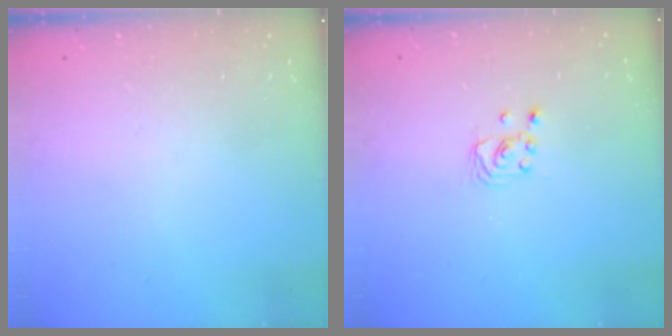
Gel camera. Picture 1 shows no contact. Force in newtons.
{"total": 2.0, "press": 2.0, "slide": 0.2}